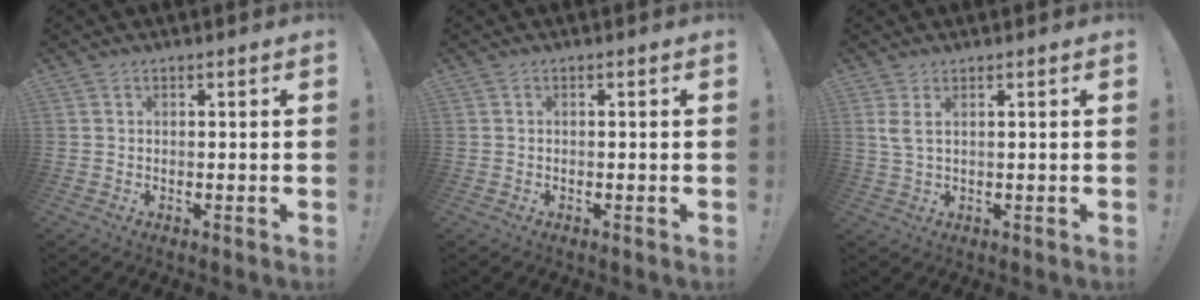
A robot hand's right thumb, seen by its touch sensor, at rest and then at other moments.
{"total": 0.0}
{"total": 3.2, "force": [1.4, 0.8, 2.8], "torque": [-0.053, -0.001, 0.024]}